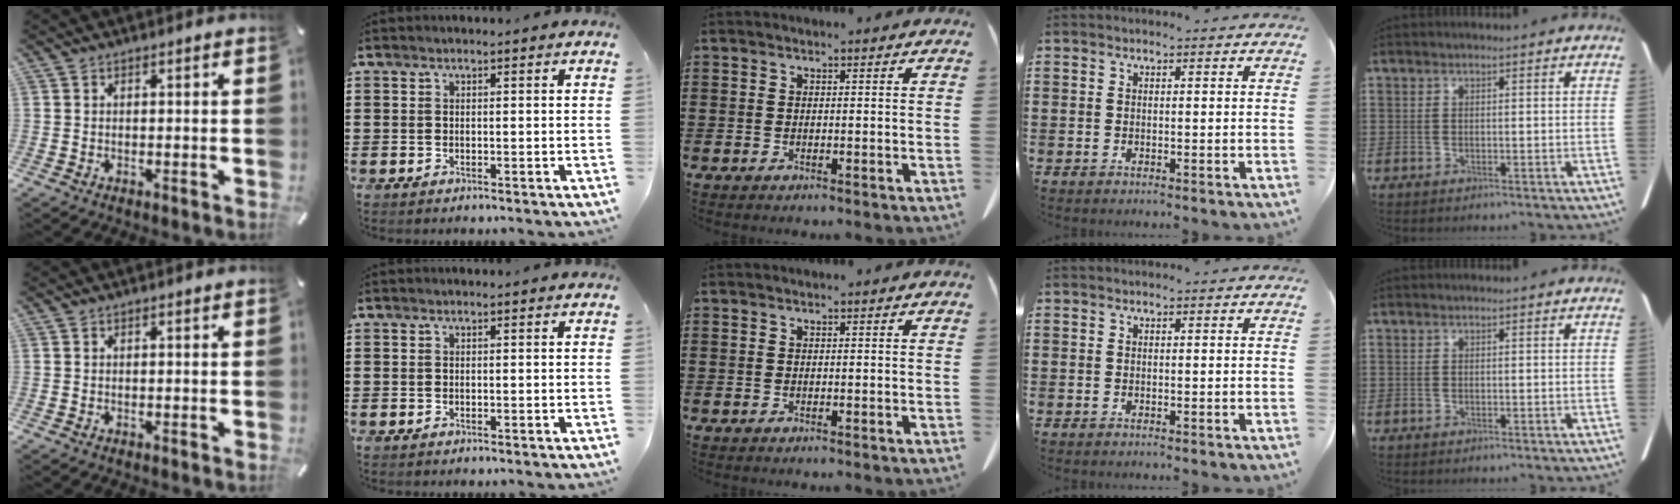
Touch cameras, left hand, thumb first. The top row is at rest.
{}